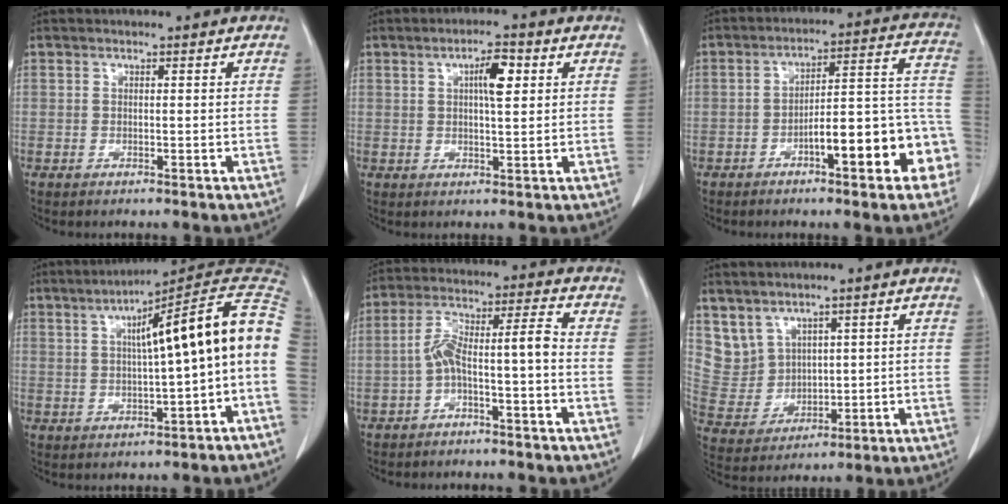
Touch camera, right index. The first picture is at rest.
{"total": 4.7, "force": [1.5, 1.0, 4.3], "torque": [-0.074, 0.006, 0.024]}
{"total": 14.3, "force": [-5.9, 3.0, 12.7], "torque": [-0.150, 0.045, -0.079]}
{"total": 13.9, "force": [1.2, 0.1, 13.9], "torque": [-0.191, 0.040, 0.013]}
{"total": 7.1, "force": [-2.4, 0.8, 6.6], "torque": [-0.125, 0.039, -0.042]}
{"total": 6.7, "force": [4.4, 4.9, 0.8], "torque": [-0.030, 0.016, 0.108]}